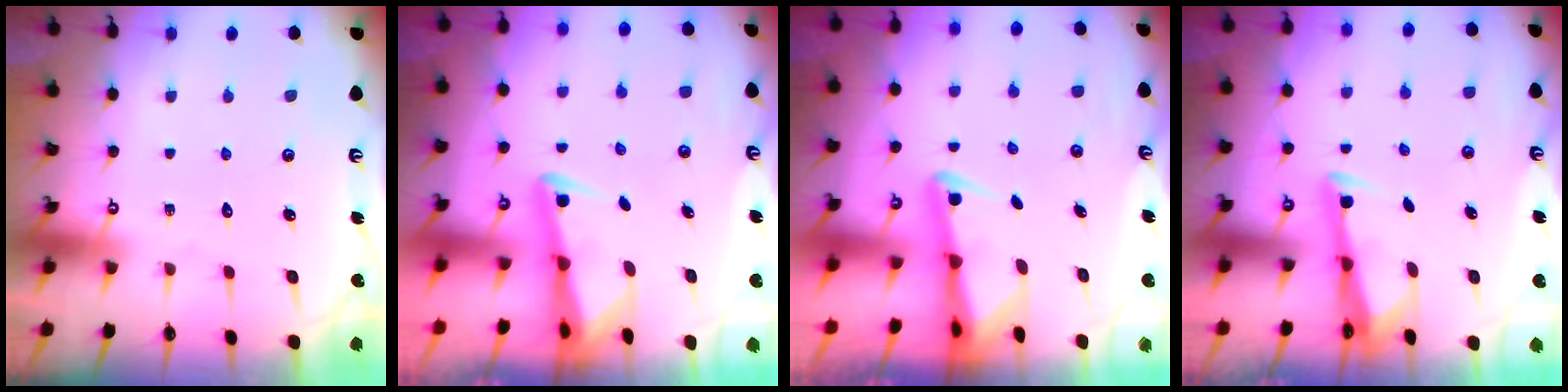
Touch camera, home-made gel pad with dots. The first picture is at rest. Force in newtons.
{"total": 2.2, "press": 2.2, "slide": 0.4}
{"total": 2.5, "press": 2.4, "slide": 0.5}
{"total": 3.2, "press": 3.0, "slide": 0.8}